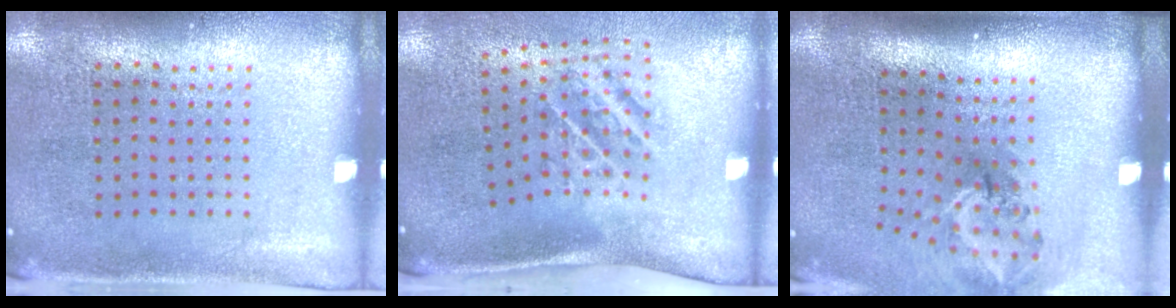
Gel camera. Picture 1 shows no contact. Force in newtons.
{"total": 2.0, "press": 1.2, "slide": 1.6}
{"total": 1.8, "press": 1.2, "slide": 1.4}